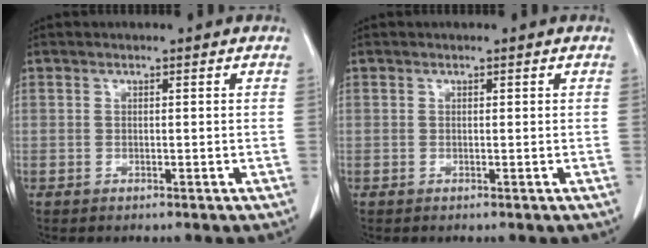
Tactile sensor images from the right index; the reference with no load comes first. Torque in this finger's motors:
{"motor_torque": [-0.08, -0.01, -0.01, 0.01]}